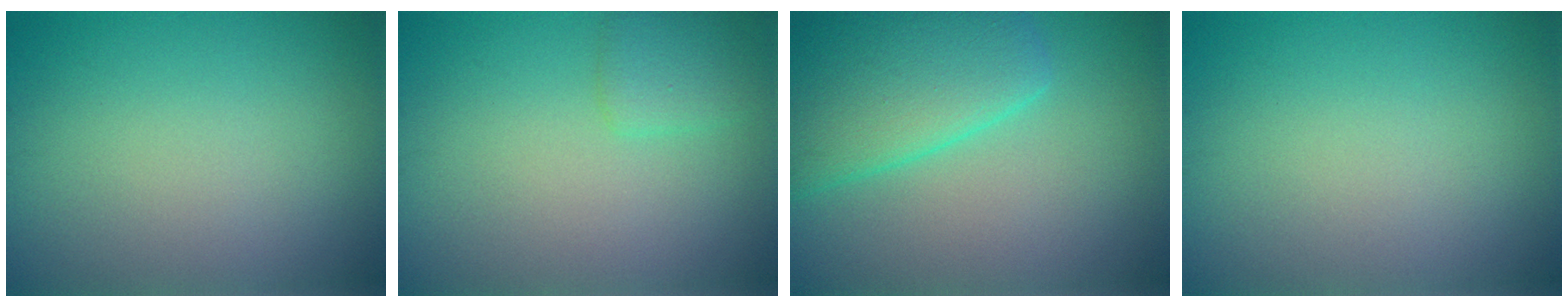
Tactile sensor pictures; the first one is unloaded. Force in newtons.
{"total": 1.6, "press": 1.6, "slide": 0.0}
{"total": 7.0, "press": 7.0, "slide": 0.3}
{"total": 0.0}